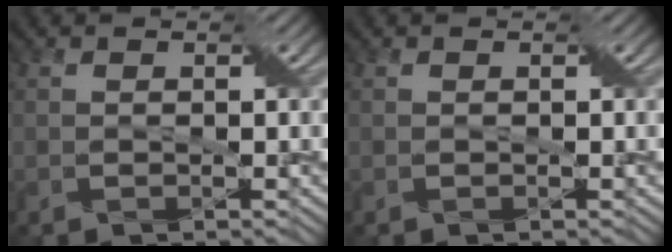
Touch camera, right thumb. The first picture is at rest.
{"total": 0.0}